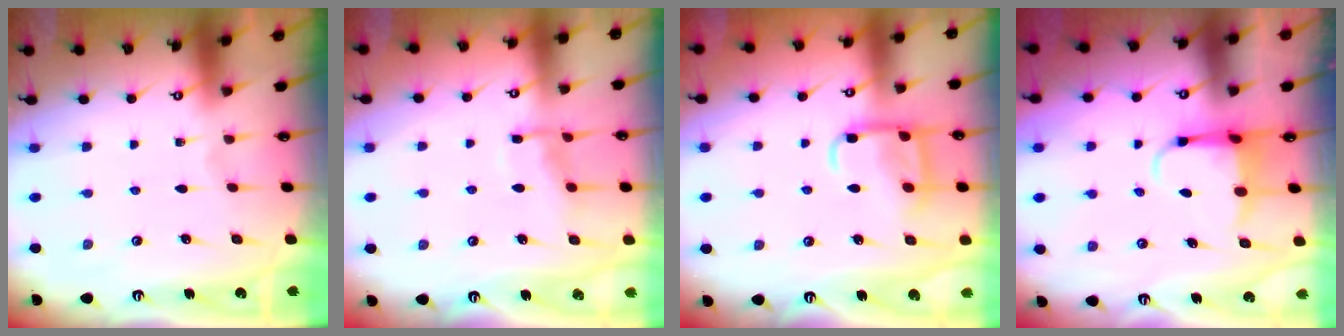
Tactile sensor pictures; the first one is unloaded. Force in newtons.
{"total": 7.7, "press": 7.7, "slide": 0.7}
{"total": 11.6, "press": 11.6, "slide": 1.1}
{"total": 4.1, "press": 4.0, "slide": 1.1}